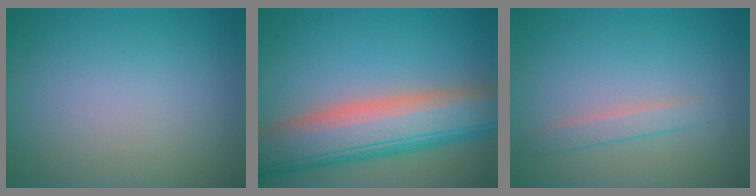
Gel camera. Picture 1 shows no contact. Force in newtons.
{"total": 9.9, "press": 9.9, "slide": 0.7}
{"total": 1.5, "press": 1.5, "slide": 0.0}